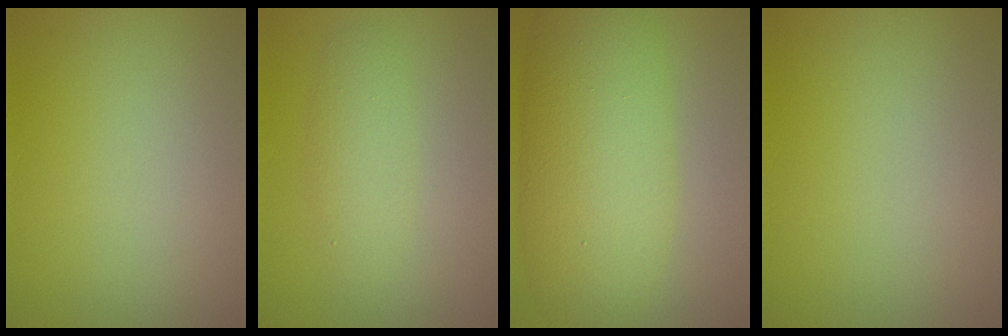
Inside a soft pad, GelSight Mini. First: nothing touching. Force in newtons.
{"total": 2.4, "press": 2.4, "slide": 0.0}
{"total": 9.1, "press": 9.1, "slide": 0.2}
{"total": 0.0}